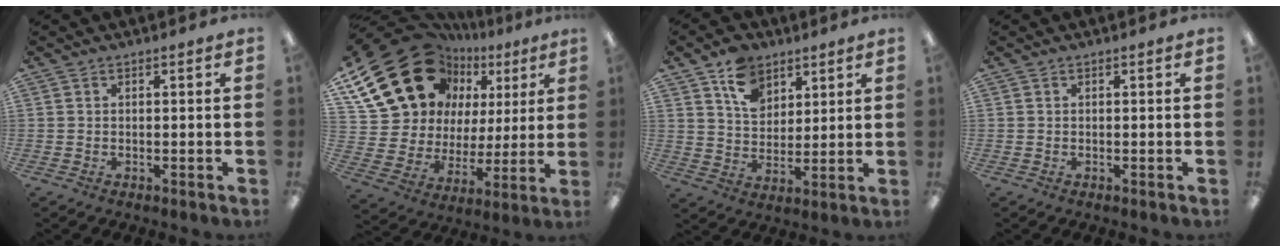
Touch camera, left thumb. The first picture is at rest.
{"total": 24.1, "force": [12.8, 16.6, 12.0], "torque": [-0.239, -0.075, 0.247]}
{"total": 10.7, "force": [6.4, 7.5, 4.1], "torque": [-0.067, -0.023, 0.121]}
{"total": 0.0}